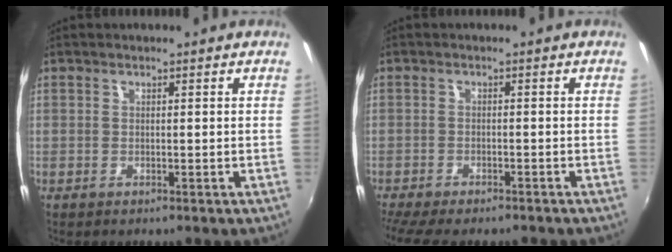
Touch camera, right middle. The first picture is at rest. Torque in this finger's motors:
{"motor_torque": [1.10, -1.04, 0.24, 0.11]}